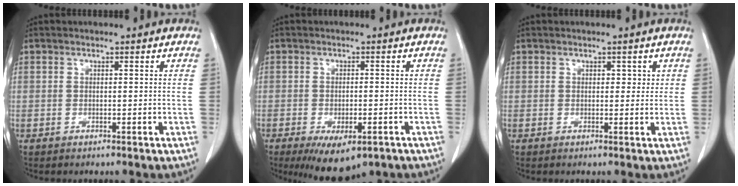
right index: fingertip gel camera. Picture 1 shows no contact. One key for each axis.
{"total": 8.4, "fx": -5.2, "fy": 3.2, "fz": 5.7, "tx": -0.087, "ty": -0.015, "tz": -0.072}
{"total": 1.7, "fx": 0.7, "fy": 1.1, "fz": 1.0, "tx": -0.004, "ty": -0.001, "tz": 0.008}